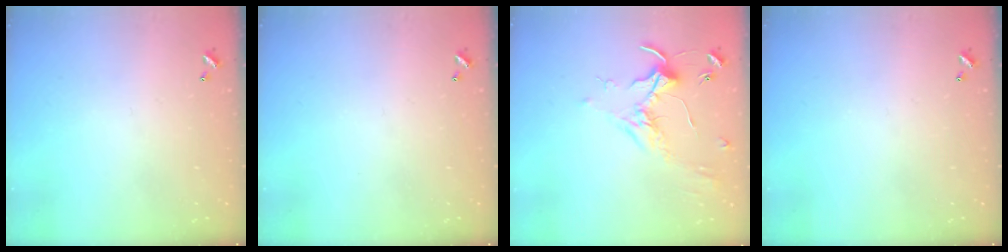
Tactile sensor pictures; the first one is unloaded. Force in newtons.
{"total": 0.0}
{"total": 1.7, "press": 1.7, "slide": 0.4}
{"total": 0.0}